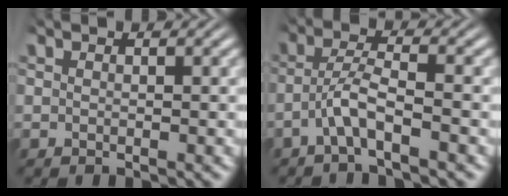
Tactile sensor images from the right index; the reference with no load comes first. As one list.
[{"total": 3.2, "force": [-1.9, 0.7, 2.4], "torque": [-0.053, -0.005, -0.034]}]